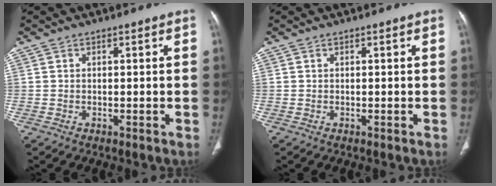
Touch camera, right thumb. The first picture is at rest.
{"total": 0.0}